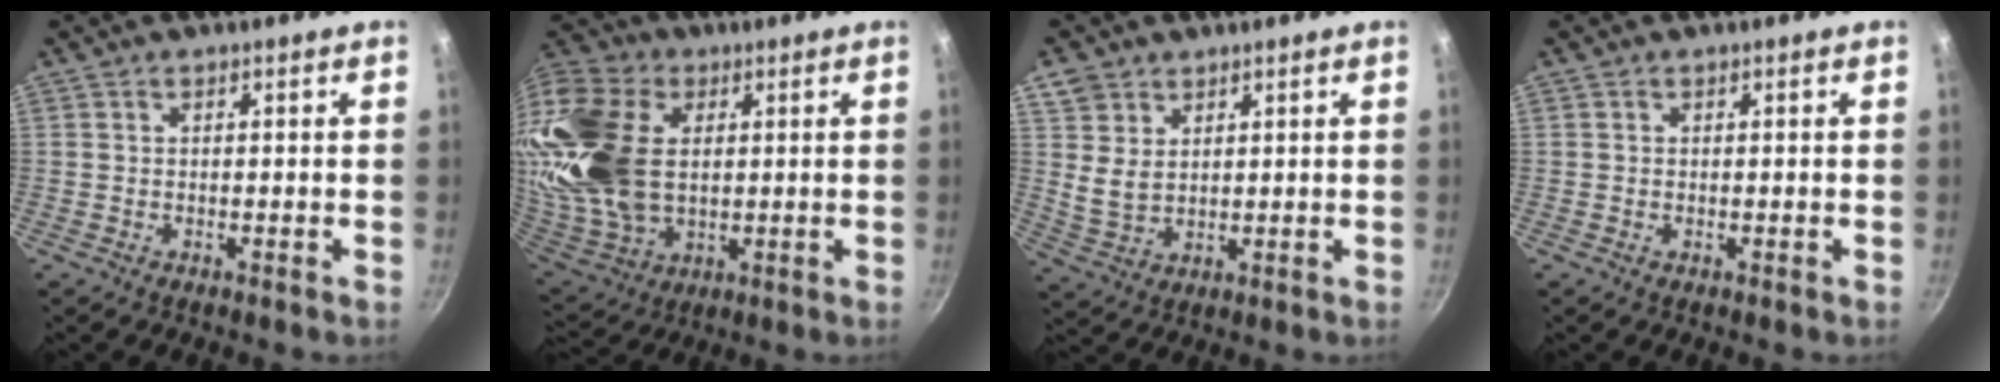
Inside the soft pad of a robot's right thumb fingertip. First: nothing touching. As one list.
[{"total": 27.7, "force": [4.7, 18.7, 19.9], "torque": [-0.428, 0.002, 0.092]}, {"total": 6.0, "force": [2.9, 4.5, 2.8], "torque": [-0.040, -0.020, 0.060]}, {"total": 0.0}]